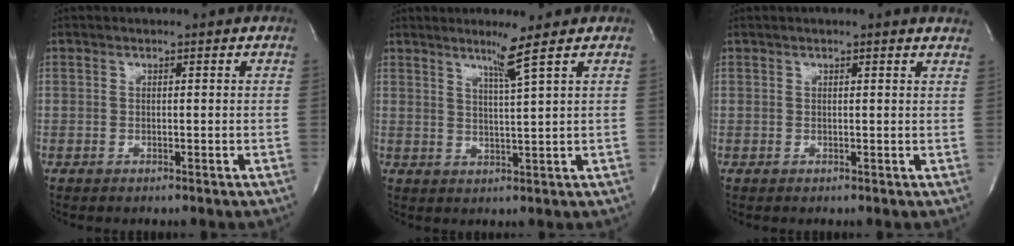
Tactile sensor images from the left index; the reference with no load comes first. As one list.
[{"total": 3.8, "force": [2.5, -1.6, 2.4], "torque": [-0.047, -0.015, 0.049]}, {"total": 2.8, "force": [2.4, -0.1, 1.3], "torque": [-0.019, -0.001, 0.014]}]